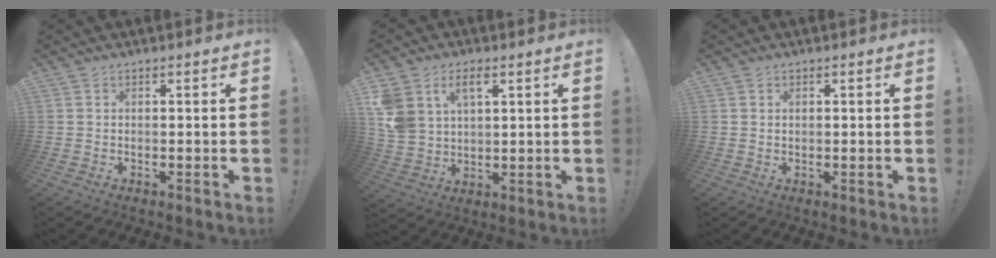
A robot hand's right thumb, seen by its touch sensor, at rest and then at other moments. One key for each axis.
{"total": 9.3, "fx": 4.5, "fy": 6.4, "fz": 5.0, "tx": -0.097, "ty": -0.013, "tz": 0.088}
{"total": 0.6, "fx": 0.5, "fy": 0.4, "fz": 0.2, "tx": -0.004, "ty": 0.001, "tz": 0.010}